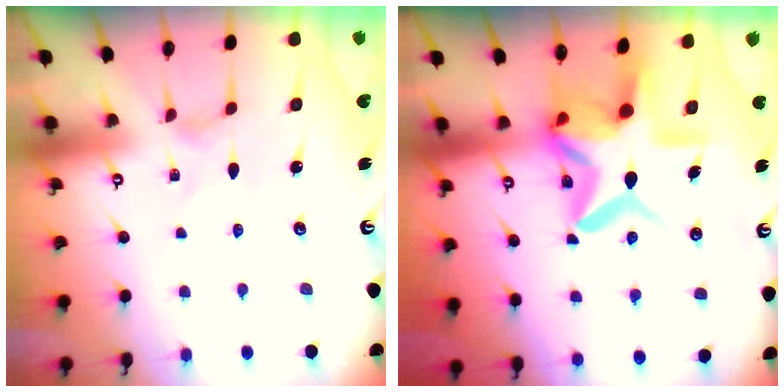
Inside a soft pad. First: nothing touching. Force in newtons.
{"total": 14.7, "press": 14.6, "slide": 2.0}